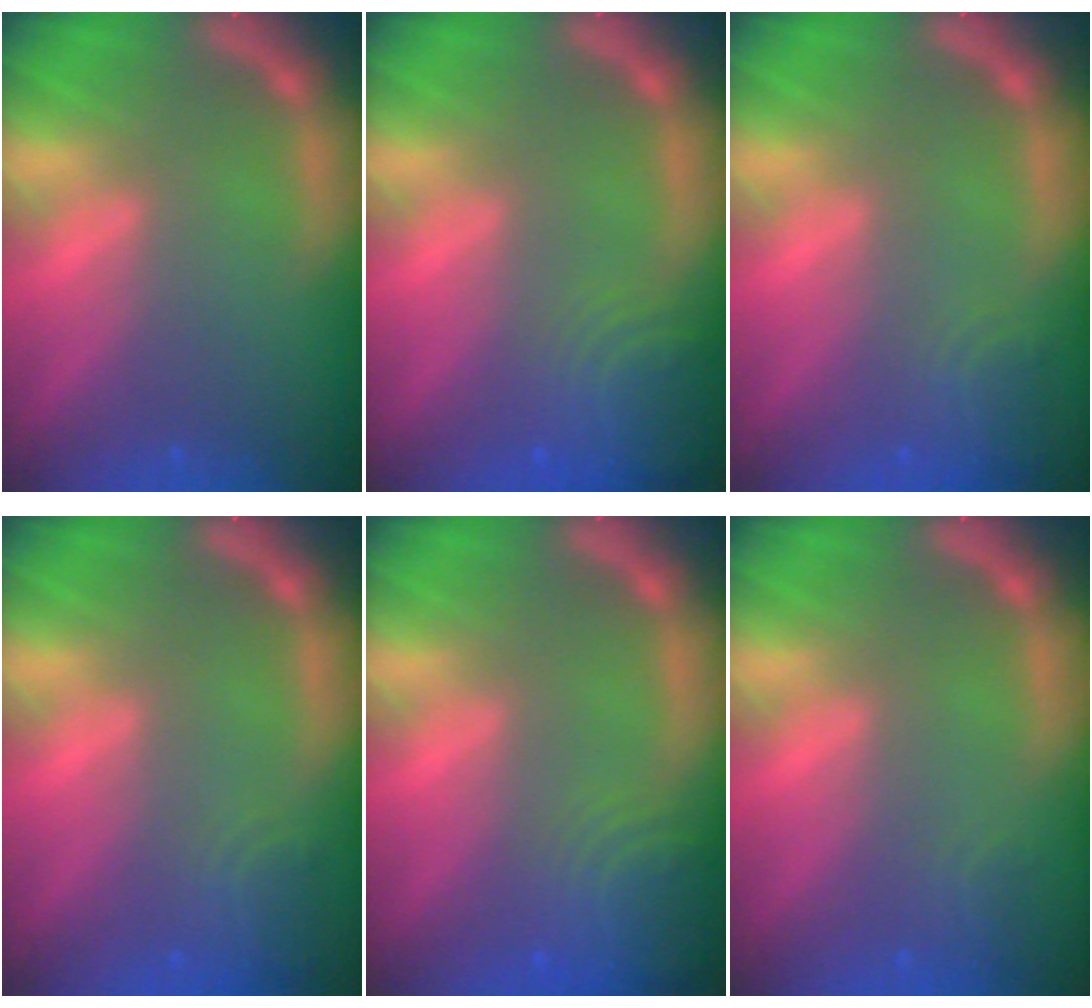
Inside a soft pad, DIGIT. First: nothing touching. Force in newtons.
{"total": 6.1}
{"total": 2.9}
{"total": 2.9}
{"total": 6.1}
{"total": 1.4}